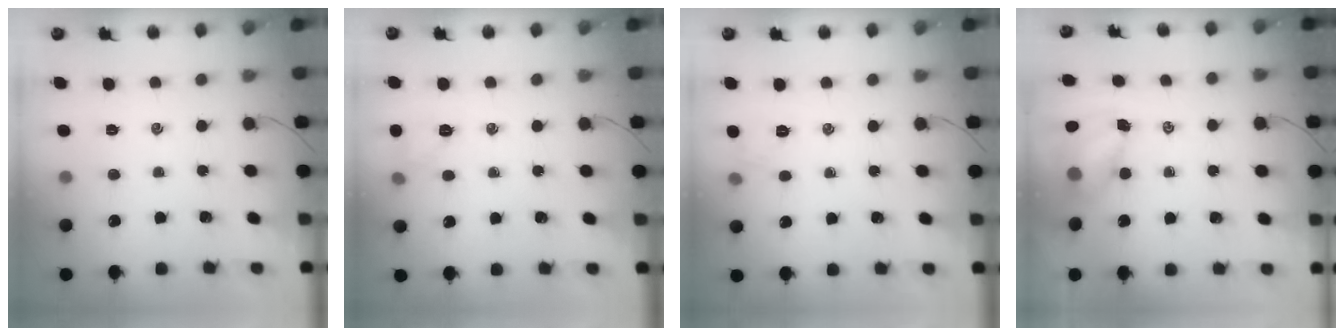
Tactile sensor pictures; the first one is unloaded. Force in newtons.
{"total": 6.0, "press": 5.7, "slide": 1.7}
{"total": 4.1, "press": 3.9, "slide": 1.4}
{"total": 5.7, "press": 5.7, "slide": 0.7}